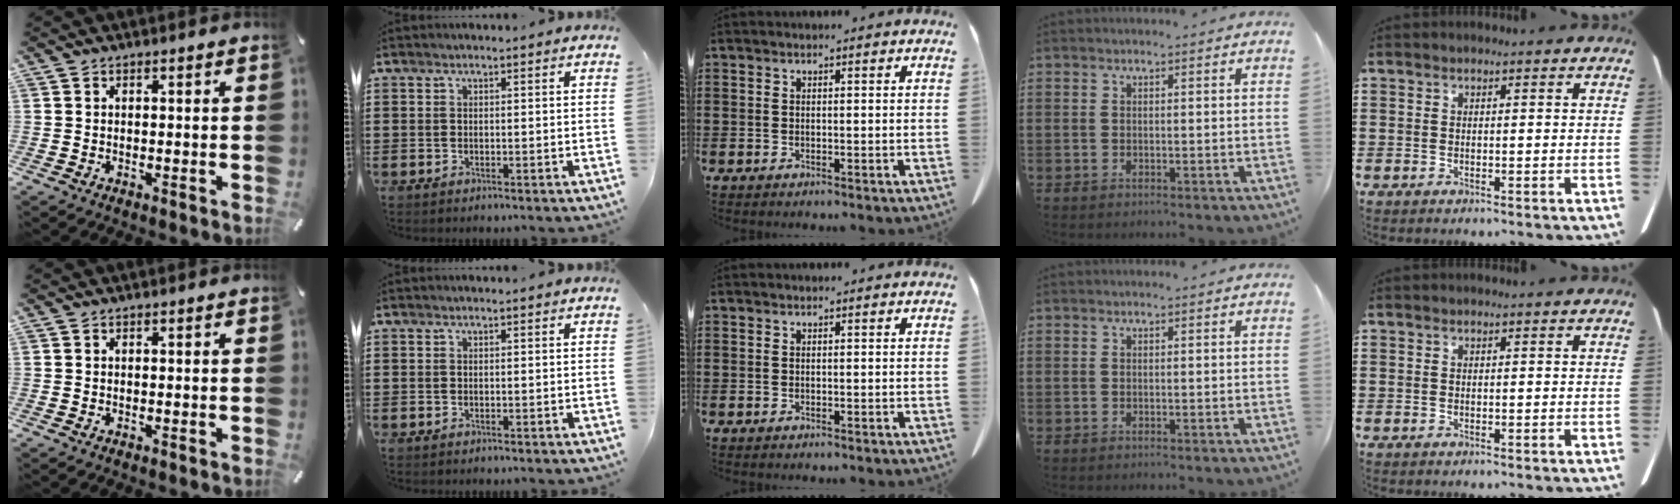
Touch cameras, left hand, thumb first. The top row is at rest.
{}